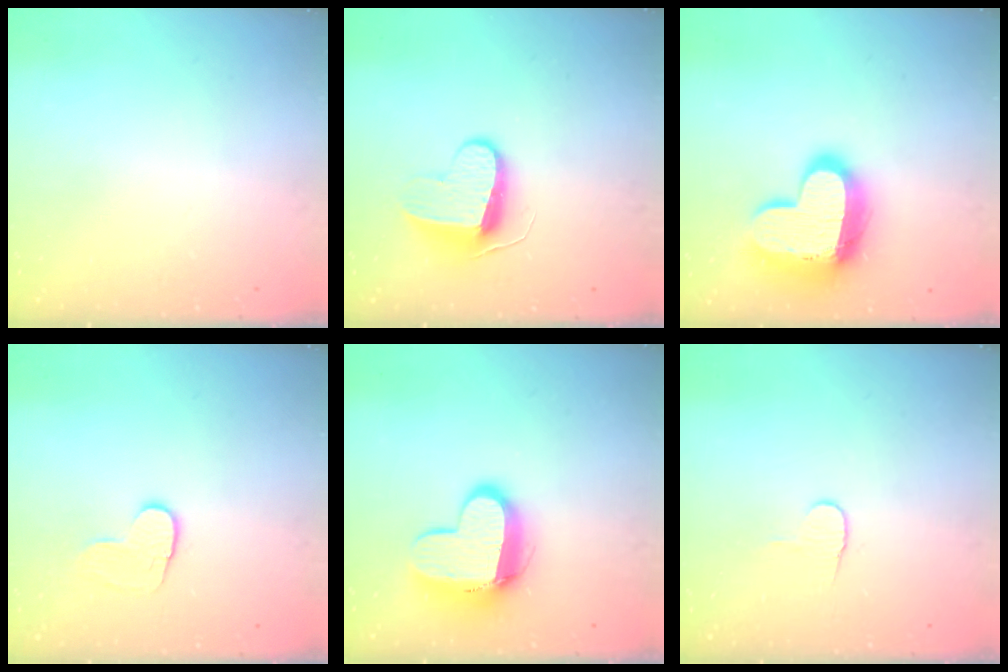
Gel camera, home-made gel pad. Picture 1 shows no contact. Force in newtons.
{"total": 9.0, "press": 9.0, "slide": 0.4}
{"total": 16.9, "press": 16.8, "slide": 1.3}
{"total": 4.9, "press": 4.8, "slide": 0.5}
{"total": 12.1, "press": 12.0, "slide": 1.2}
{"total": 5.4, "press": 5.4, "slide": 0.5}